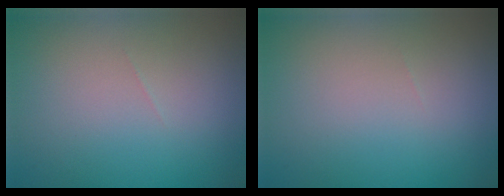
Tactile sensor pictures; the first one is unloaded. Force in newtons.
{"total": 0.0}